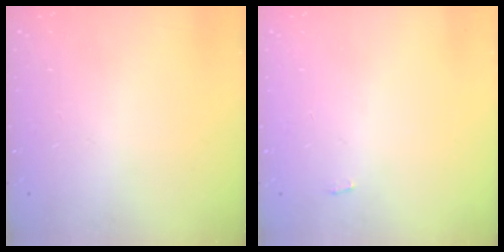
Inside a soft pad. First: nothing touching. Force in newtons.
{"total": 2.2, "press": 2.2, "slide": 0.3}